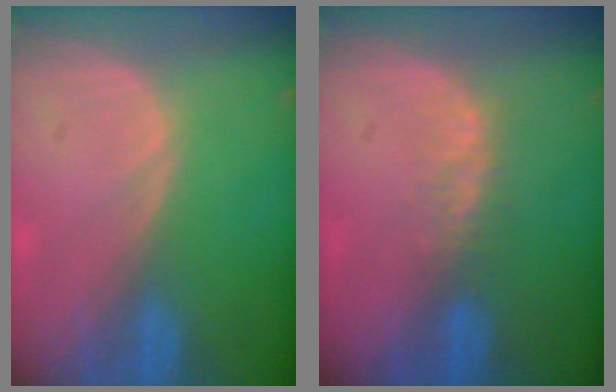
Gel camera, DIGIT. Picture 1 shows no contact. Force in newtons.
{"total": 2.8, "press": 2.4, "slide": 1.5}